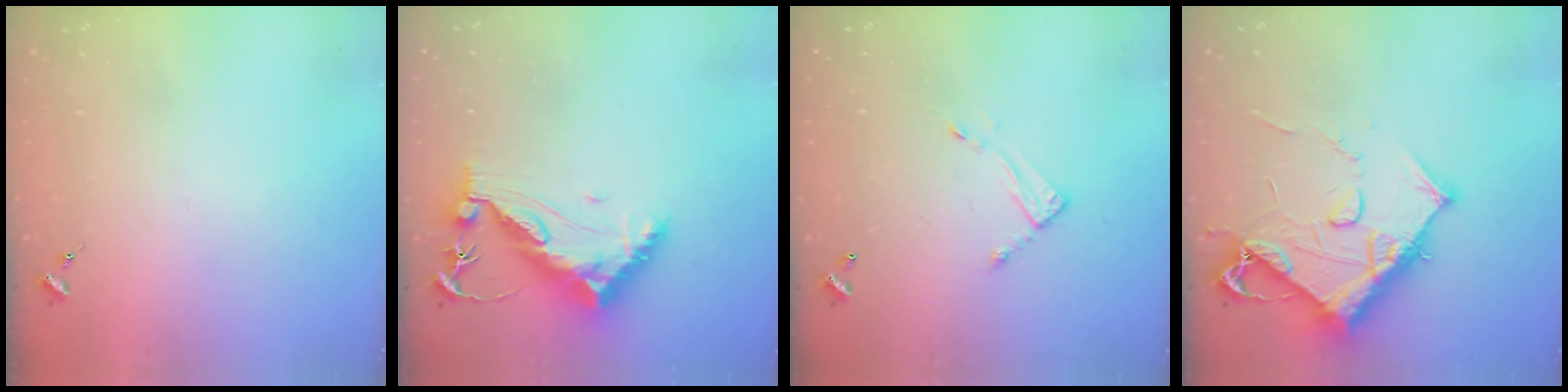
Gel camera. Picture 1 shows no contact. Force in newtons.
{"total": 13.0, "press": 12.9, "slide": 0.7}
{"total": 5.5, "press": 5.5, "slide": 0.3}
{"total": 13.1, "press": 13.1, "slide": 1.4}